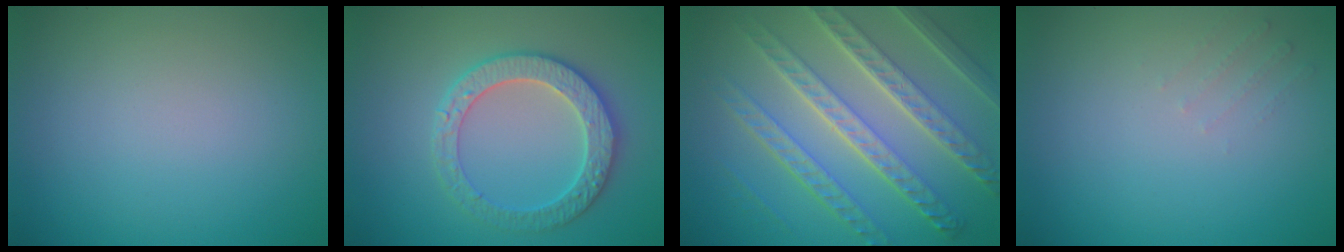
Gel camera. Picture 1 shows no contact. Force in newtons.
{"total": 4.2, "press": 4.0, "slide": 1.0}
{"total": 8.4, "press": 6.1, "slide": 5.7}
{"total": 0.8, "press": 0.8, "slide": 0.2}